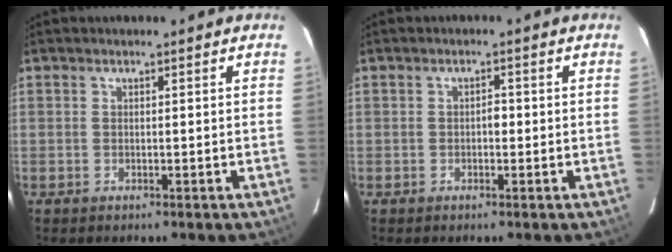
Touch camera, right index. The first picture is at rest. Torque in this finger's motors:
{"motor_torque": [0.14, 0.07, -0.01, 0.02]}